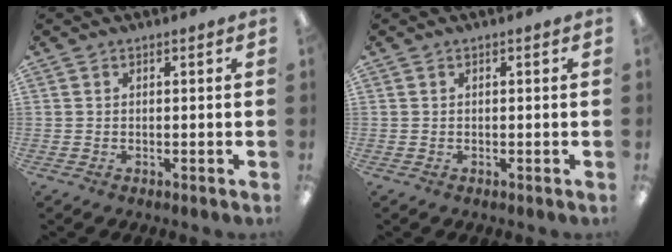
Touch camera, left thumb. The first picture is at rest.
{"total": 0.0}